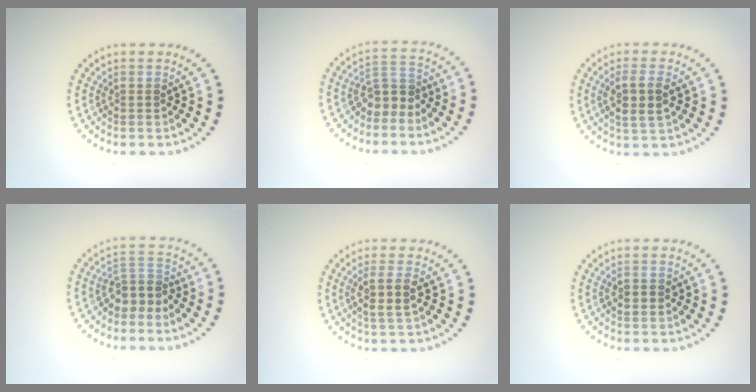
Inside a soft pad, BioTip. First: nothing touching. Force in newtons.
{"total": 2.6, "press": 2.3, "slide": 1.2}
{"total": 3.1, "press": 2.9, "slide": 1.2}
{"total": 2.9, "press": 2.1, "slide": 1.9}
{"total": 2.6, "press": 2.3, "slide": 1.1}
{"total": 1.7, "press": 1.7, "slide": 0.0}